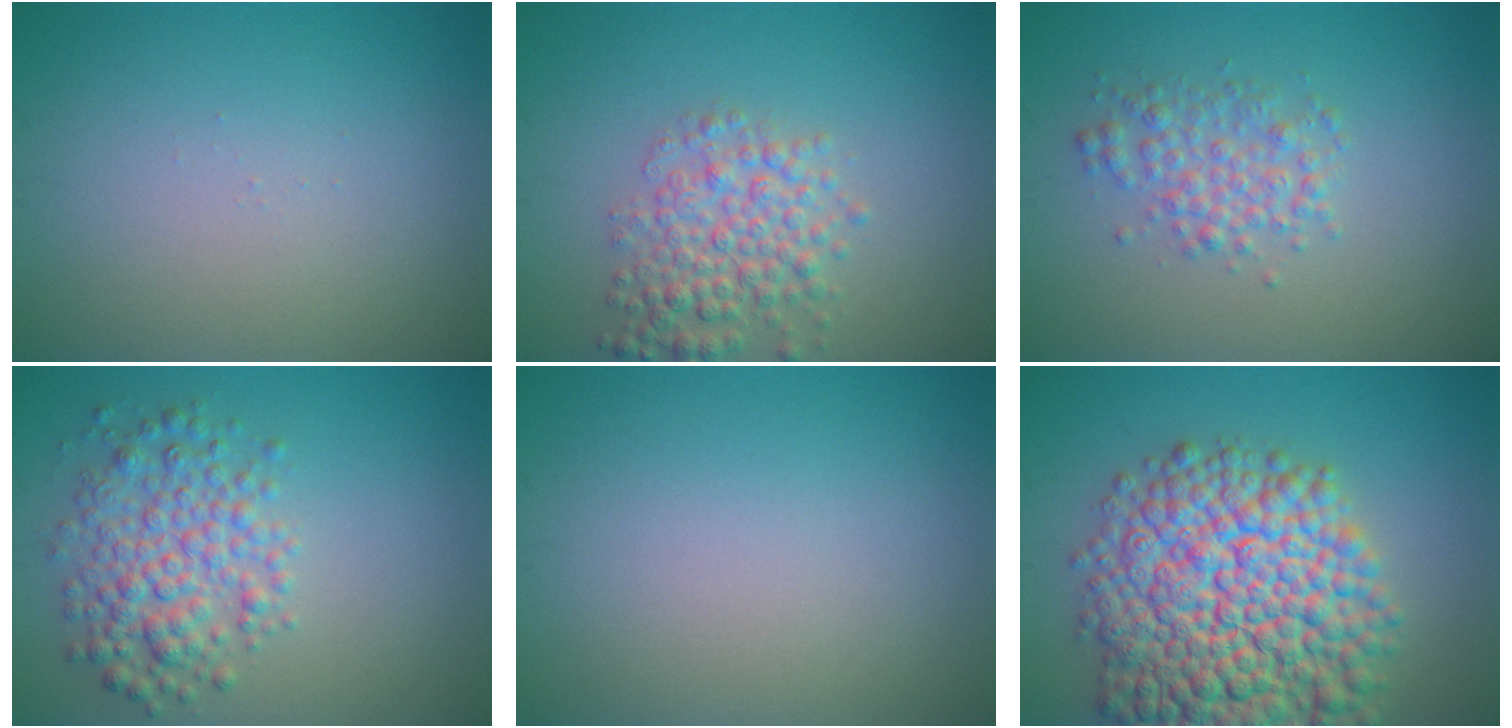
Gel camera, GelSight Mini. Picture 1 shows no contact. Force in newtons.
{"total": 4.4, "press": 4.4, "slide": 0.1}
{"total": 2.8, "press": 2.8, "slide": 0.0}
{"total": 4.8, "press": 4.8, "slide": 0.1}
{"total": 0.0}
{"total": 14.5, "press": 14.5, "slide": 0.5}